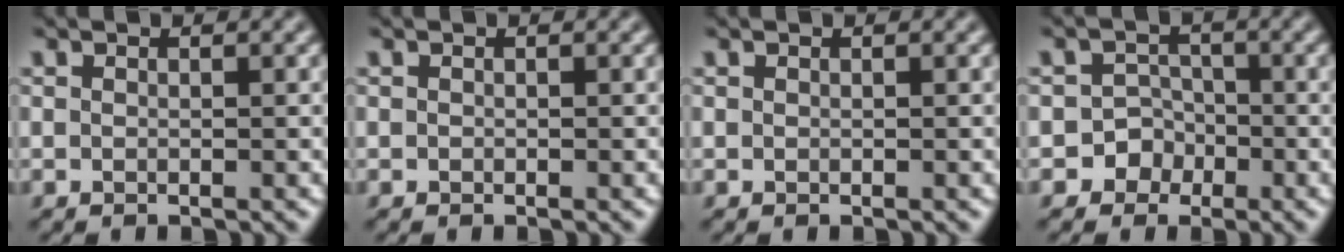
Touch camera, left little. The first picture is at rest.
{"total": 0.0}
{"total": 0.0}
{"total": 4.1, "force": [-2.2, 3.5, 0.3], "torque": [0.032, 0.004, -0.053]}